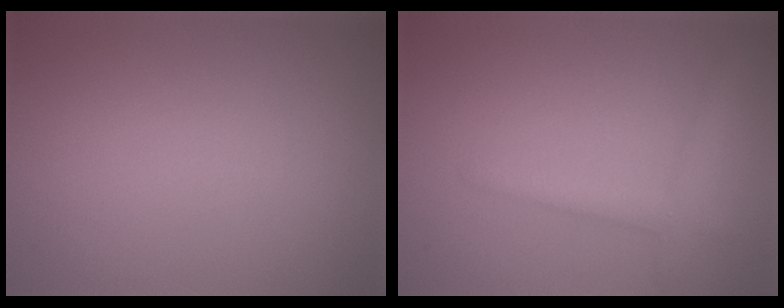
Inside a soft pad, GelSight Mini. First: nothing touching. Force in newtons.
{"total": 2.2, "press": 2.2, "slide": 0.1}